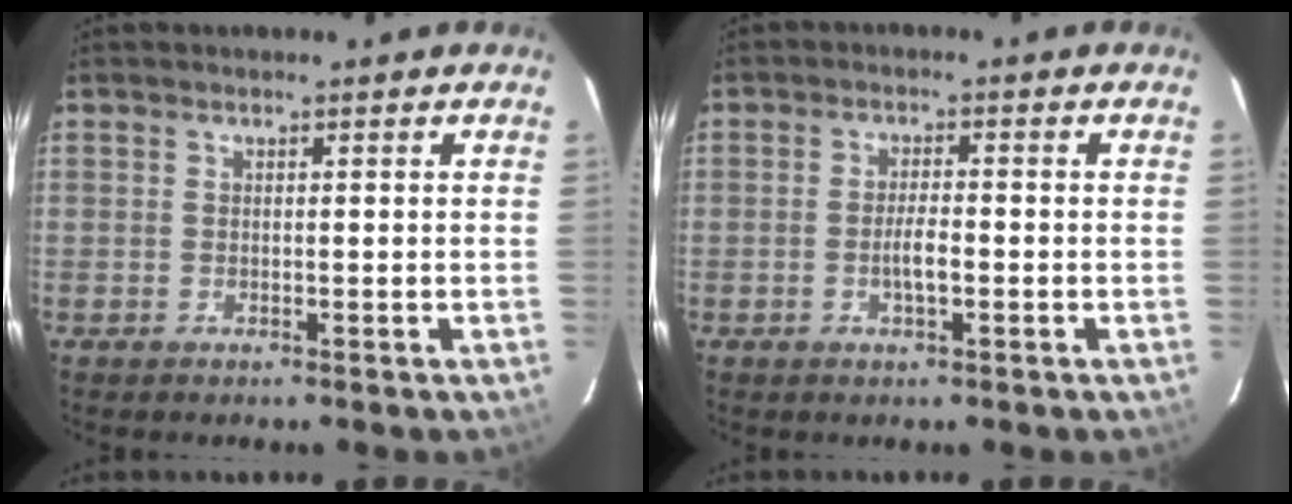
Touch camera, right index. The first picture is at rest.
{"total": 3.2, "force": [-1.0, 0.8, 2.9], "torque": [-0.056, -0.002, -0.017]}